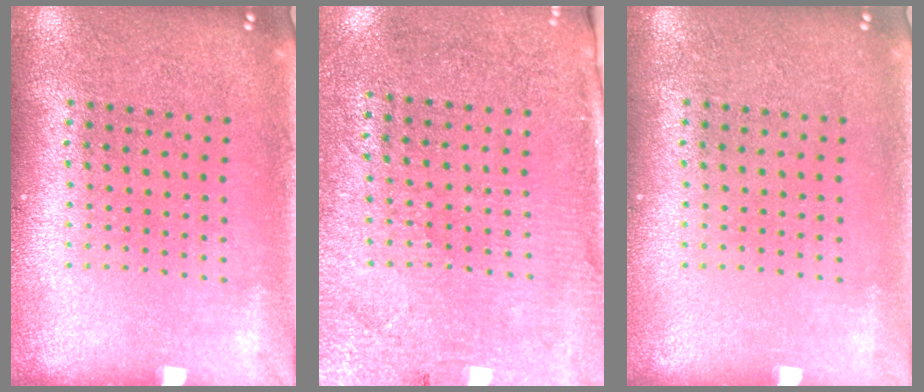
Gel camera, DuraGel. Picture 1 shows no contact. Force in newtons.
{"total": 2.7, "press": 2.4, "slide": 1.3}
{"total": 0.0}